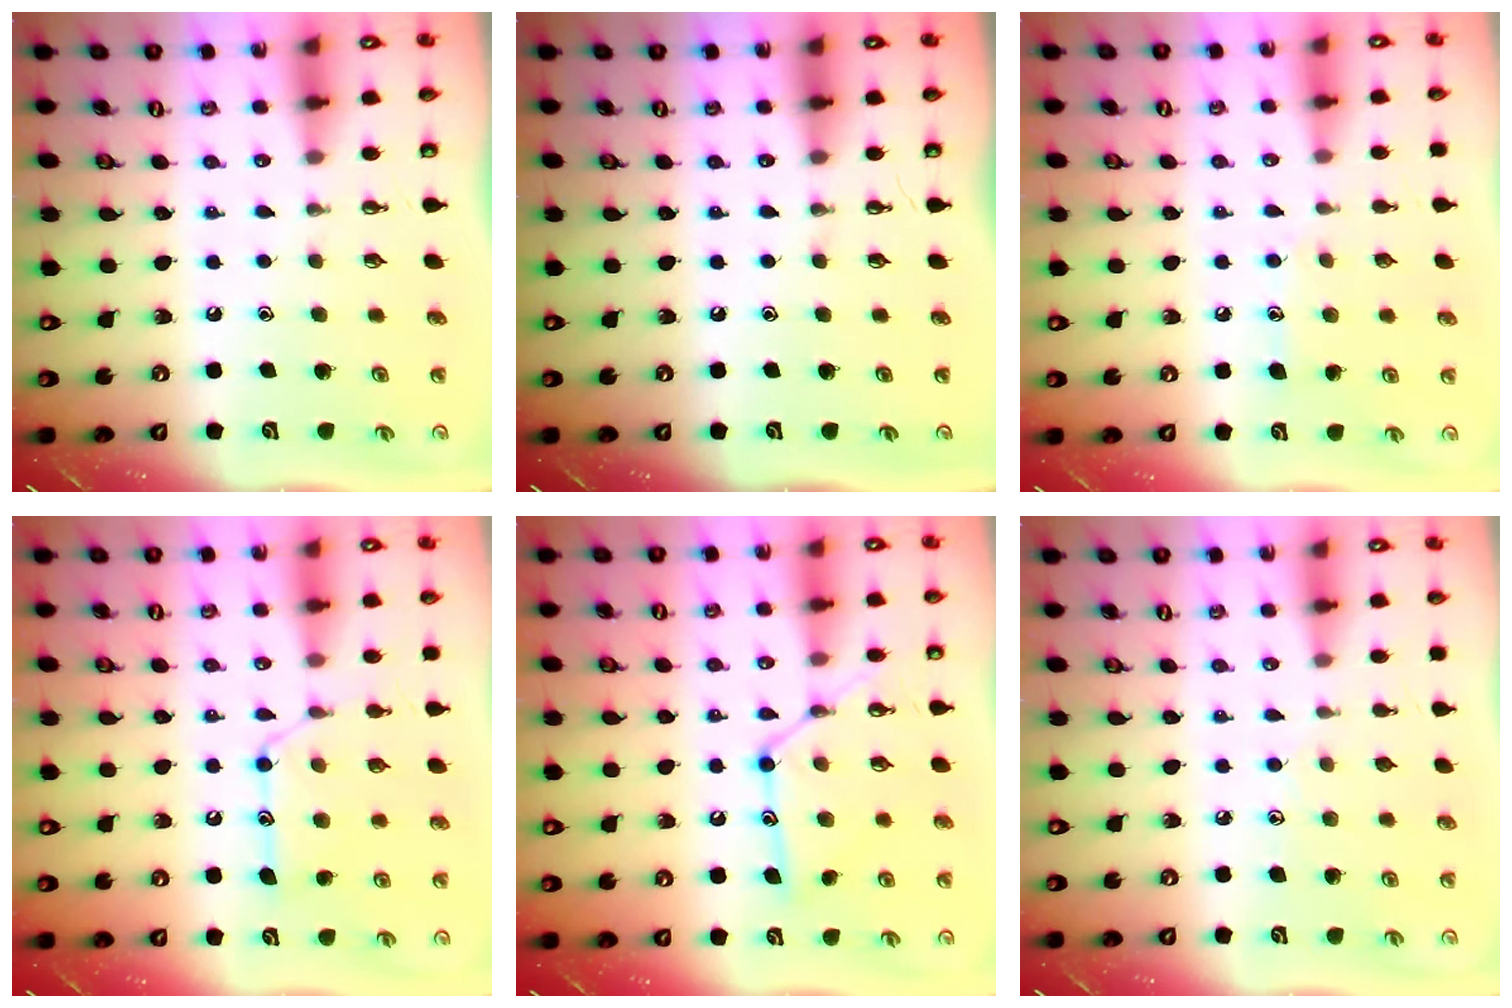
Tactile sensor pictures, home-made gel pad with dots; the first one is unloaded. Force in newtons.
{"total": 0.0}
{"total": 5.7, "press": 5.6, "slide": 0.6}
{"total": 13.5, "press": 13.5, "slide": 0.8}
{"total": 14.2, "press": 14.2, "slide": 1.2}
{"total": 4.2, "press": 4.2, "slide": 0.4}